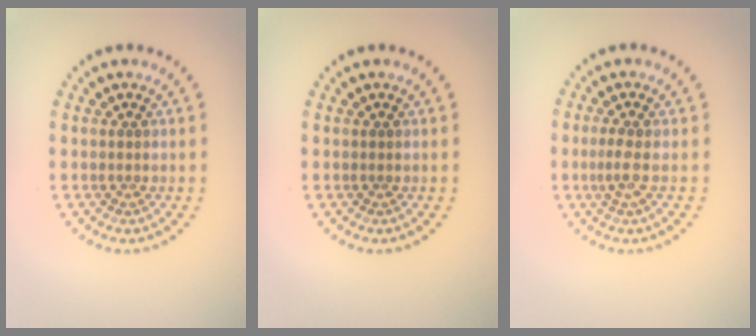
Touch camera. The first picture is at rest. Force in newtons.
{"total": 0.0}
{"total": 1.4, "press": 1.1, "slide": 0.8}